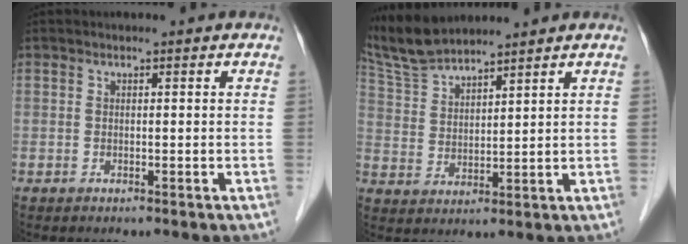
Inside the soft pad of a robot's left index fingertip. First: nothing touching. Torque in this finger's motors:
{"motor_torque": [-0.43, -0.53, 0.01, -0.01]}